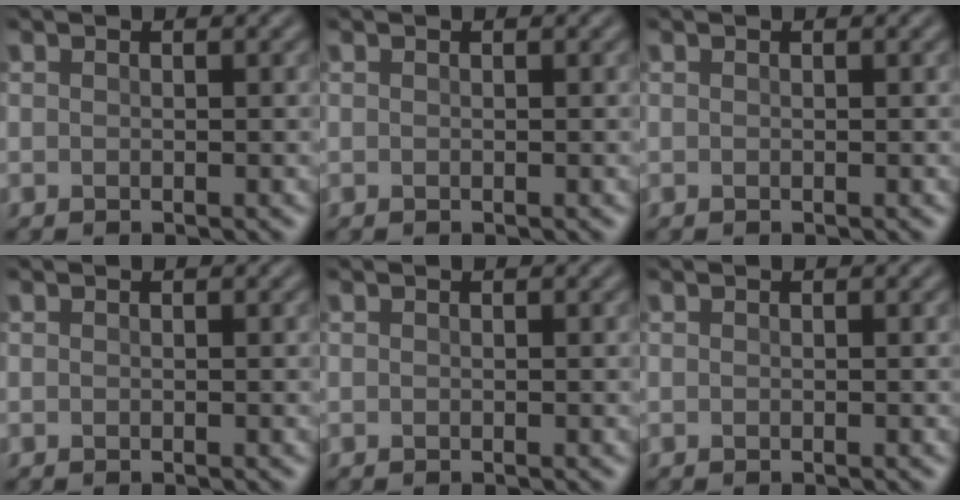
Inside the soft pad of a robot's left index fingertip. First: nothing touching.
{"total": 0.0}
{"total": 0.0}
{"total": 0.0}
{"total": 0.0}
{"total": 0.0}